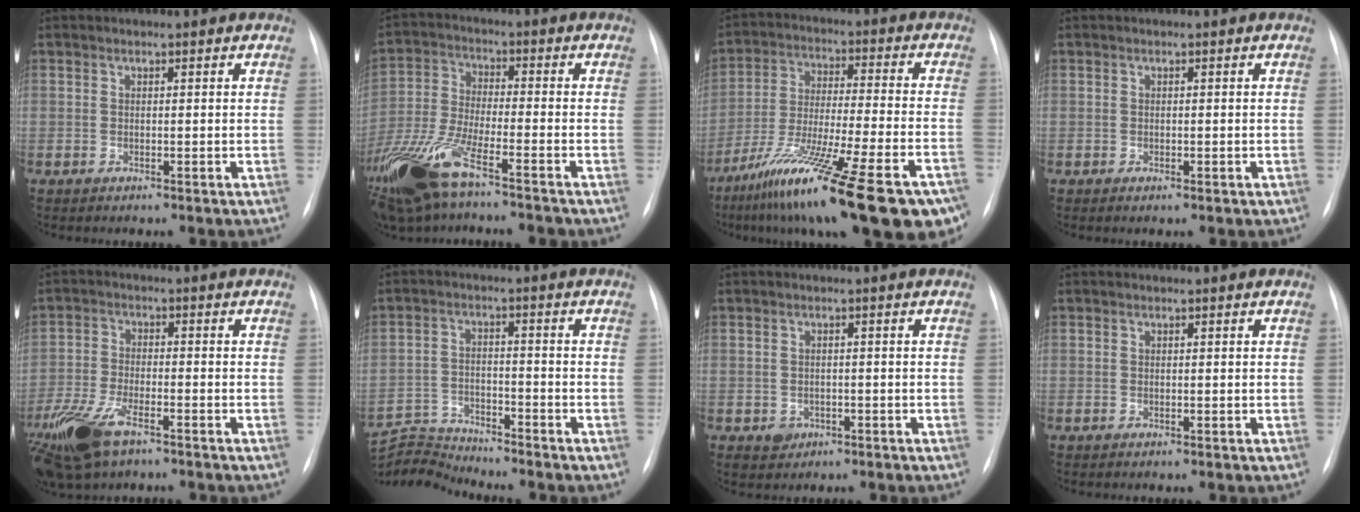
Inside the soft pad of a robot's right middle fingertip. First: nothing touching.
{"total": 15.0, "force": [-10.2, 3.5, 10.3], "torque": [-0.245, -0.028, -0.197]}
{"total": 26.1, "force": [-17.3, 3.4, 19.2], "torque": [-0.252, -0.030, -0.280]}
{"total": 0.8, "force": [-0.4, 0.4, 0.6], "torque": [-0.009, 0.000, -0.004]}
{"total": 11.9, "force": [-7.7, 4.4, 8.0], "torque": [-0.179, -0.015, -0.140]}
{"total": 7.0, "force": [-6.8, -0.8, -1.5], "torque": [0.019, 0.004, -0.127]}
{"total": 2.2, "force": [-1.0, 1.9, 0.5], "torque": [-0.005, 0.005, -0.007]}
{"total": 0.0}